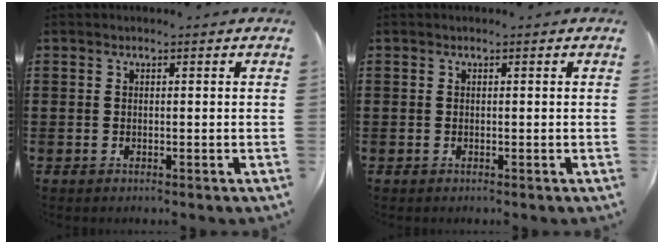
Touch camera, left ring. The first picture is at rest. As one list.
[{"total": 0.0}]